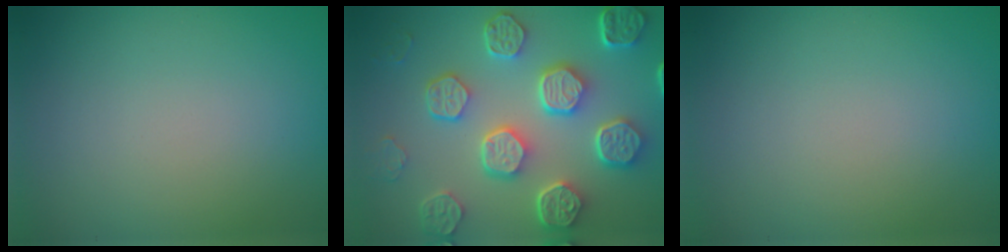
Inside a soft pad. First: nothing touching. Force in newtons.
{"total": 8.3, "press": 6.2, "slide": 5.6}
{"total": 0.0}